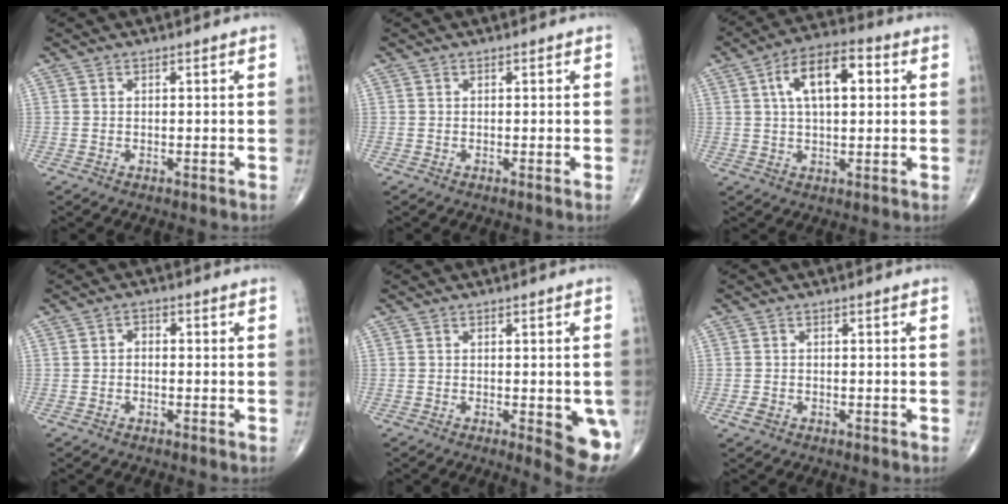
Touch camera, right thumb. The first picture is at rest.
{"total": 0.0}
{"total": 11.6, "force": [2.9, 5.7, 9.7], "torque": [-0.151, 0.016, 0.040]}
{"total": 1.6, "force": [-0.3, 1.2, 1.1], "torque": [-0.004, 0.006, -0.013]}
{"total": 8.1, "force": [-2.0, 2.5, 7.4], "torque": [-0.075, -0.014, -0.021]}
{"total": 1.5, "force": [-0.7, 1.0, 0.8], "torque": [-0.016, 0.002, -0.013]}